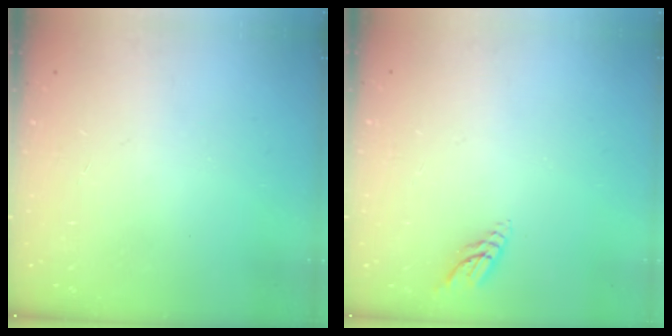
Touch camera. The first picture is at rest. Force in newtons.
{"total": 4.7, "press": 4.7, "slide": 0.5}